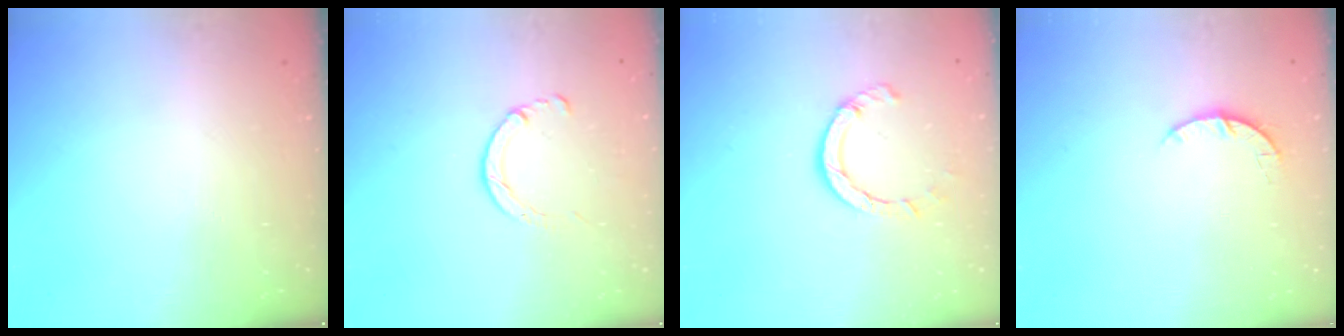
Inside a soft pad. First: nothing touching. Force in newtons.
{"total": 2.9, "press": 2.8, "slide": 0.4}
{"total": 6.2, "press": 6.2, "slide": 0.9}
{"total": 3.3, "press": 3.2, "slide": 0.5}